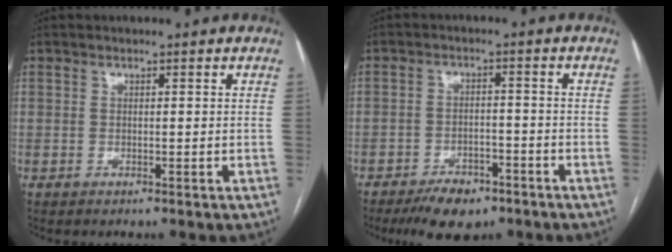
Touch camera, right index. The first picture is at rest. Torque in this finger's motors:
{"motor_torque": [0.75, -0.53, 0.29, 0.07]}